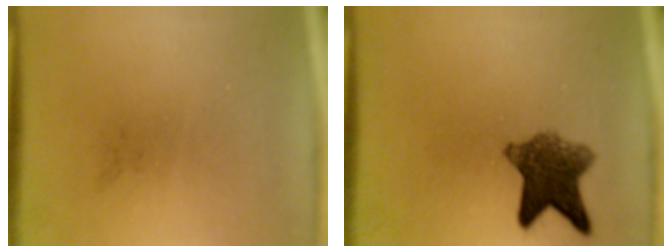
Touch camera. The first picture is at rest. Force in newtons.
{"total": 7.8}